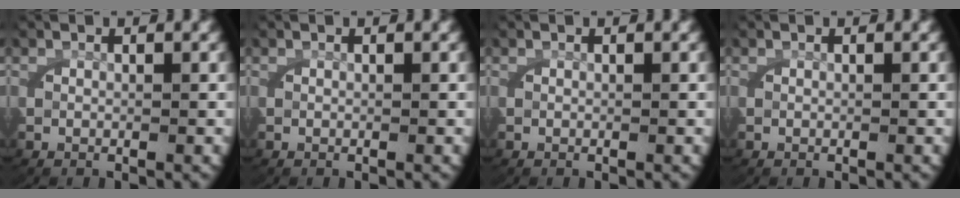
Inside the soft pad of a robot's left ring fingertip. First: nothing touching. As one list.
[{"total": 0.0}, {"total": 0.0}, {"total": 0.0}]